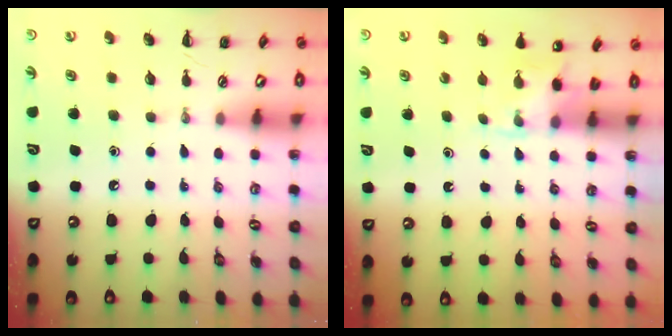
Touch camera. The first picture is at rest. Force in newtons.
{"total": 3.6, "press": 3.4, "slide": 1.2}